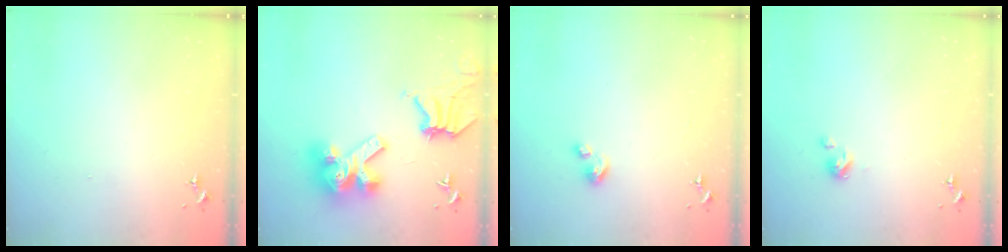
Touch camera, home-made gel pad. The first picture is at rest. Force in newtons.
{"total": 16.5, "press": 16.4, "slide": 2.2}
{"total": 4.2, "press": 4.2, "slide": 0.4}
{"total": 2.7, "press": 2.7, "slide": 0.3}